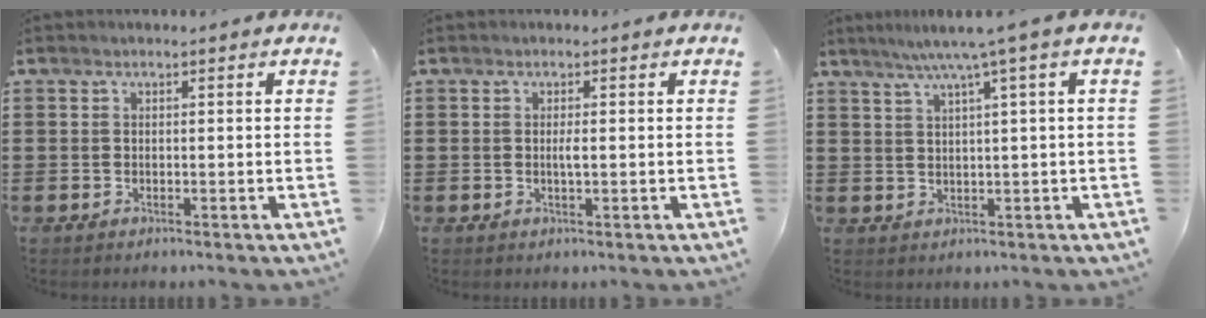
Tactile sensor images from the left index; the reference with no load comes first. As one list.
[{"total": 1.3, "force": [0.1, 0.0, 1.3], "torque": [-0.026, -0.003, 0.001]}, {"total": 4.3, "force": [2.1, -0.7, 3.7], "torque": [-0.075, -0.007, 0.032]}]